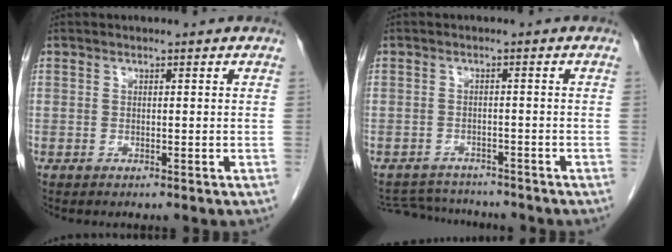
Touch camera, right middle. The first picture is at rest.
{"total": 6.2, "force": [-6.1, 1.3, 0.5], "torque": [-0.009, 0.004, -0.092]}